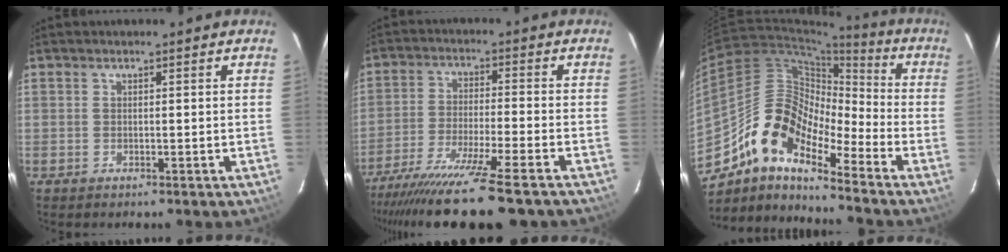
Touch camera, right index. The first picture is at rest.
{"total": 16.8, "force": [-14.2, -0.5, 9.1], "torque": [-0.185, -0.050, -0.237]}
{"total": 14.5, "force": [-10.5, 5.0, 8.7], "torque": [-0.146, 0.009, -0.214]}